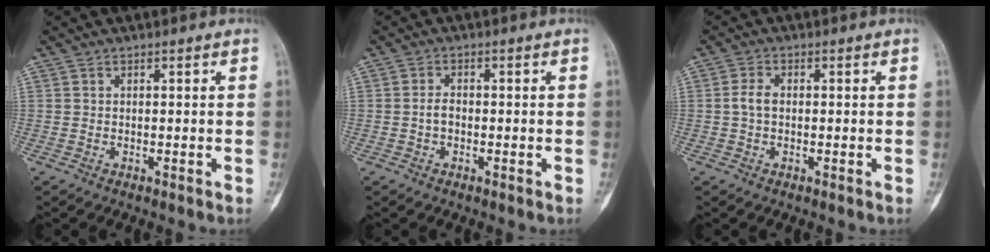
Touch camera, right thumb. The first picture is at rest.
{"total": 1.9, "force": [-0.5, 1.2, 1.3], "torque": [-0.021, 0.008, -0.012]}
{"total": 2.7, "force": [-0.1, 1.7, 2.1], "torque": [-0.043, 0.005, -0.005]}